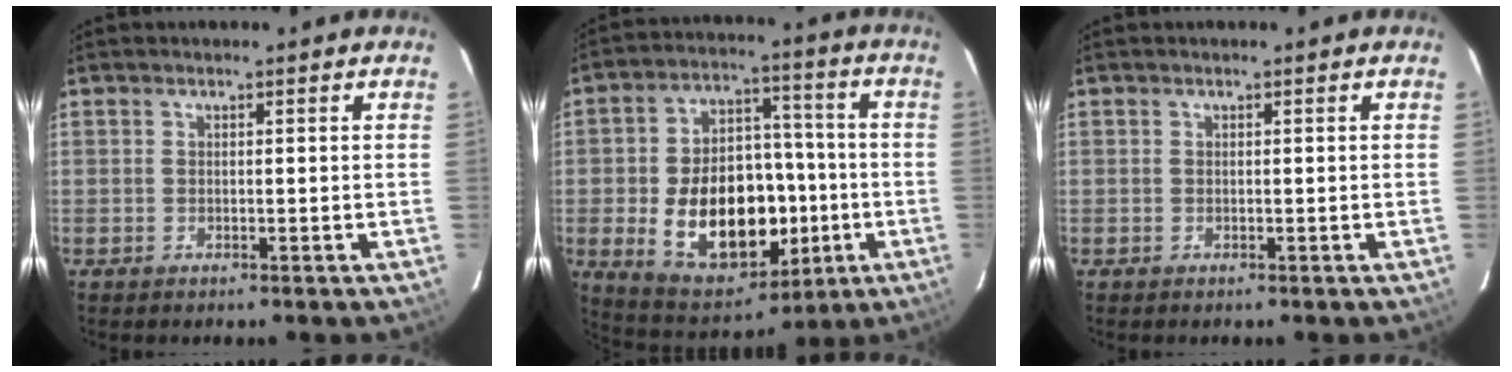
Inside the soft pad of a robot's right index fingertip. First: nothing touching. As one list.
[{"total": 20.7, "force": [-4.2, 13.4, 15.1], "torque": [-0.298, 0.022, -0.039]}, {"total": 0.0}]